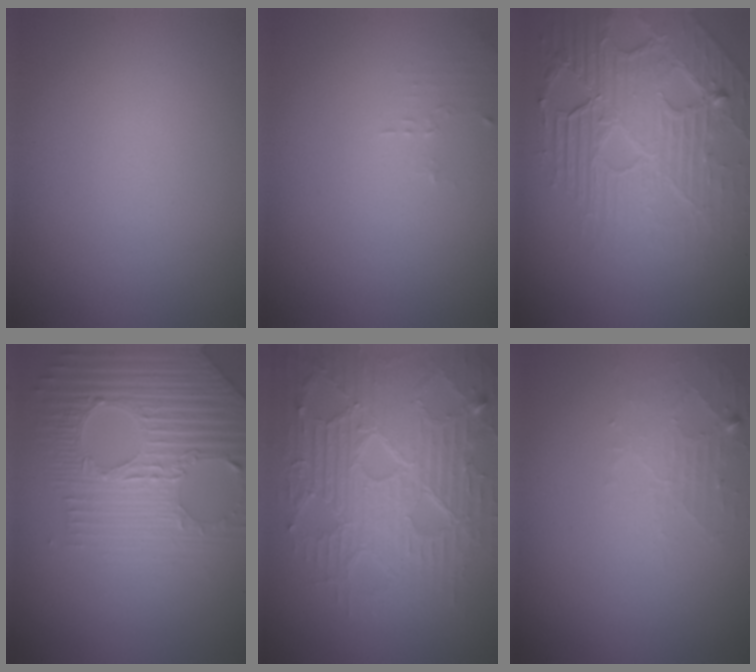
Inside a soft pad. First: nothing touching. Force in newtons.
{"total": 0.9, "press": 0.9, "slide": 0.3}
{"total": 8.0, "press": 5.6, "slide": 5.7}
{"total": 6.6, "press": 5.1, "slide": 4.2}
{"total": 8.9, "press": 6.2, "slide": 6.4}
{"total": 1.9, "press": 1.9, "slide": 0.3}